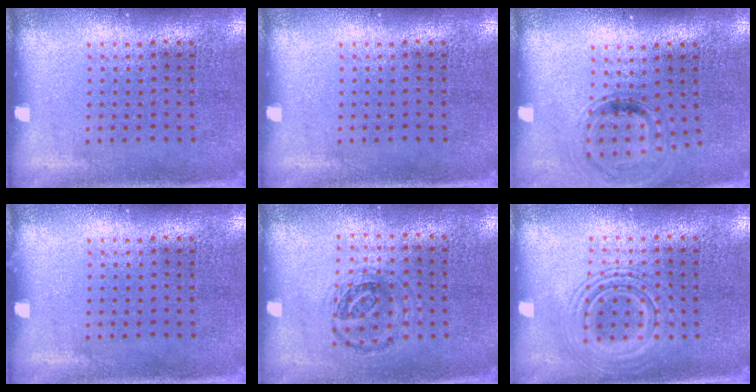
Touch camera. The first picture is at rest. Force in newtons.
{"total": 0.0}
{"total": 0.9, "press": 0.9, "slide": 0.2}
{"total": 0.0}
{"total": 0.9, "press": 0.9, "slide": 0.2}
{"total": 2.5, "press": 2.5, "slide": 0.4}